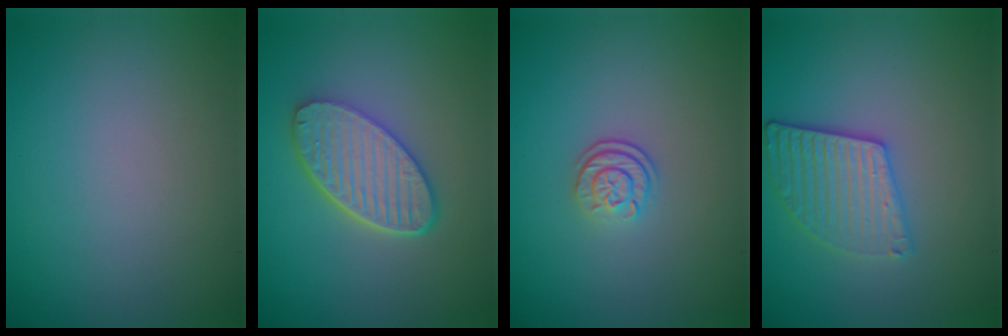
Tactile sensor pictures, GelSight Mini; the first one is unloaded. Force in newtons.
{"total": 5.6, "press": 4.4, "slide": 3.5}
{"total": 2.3, "press": 1.7, "slide": 1.5}
{"total": 3.4, "press": 3.3, "slide": 1.0}